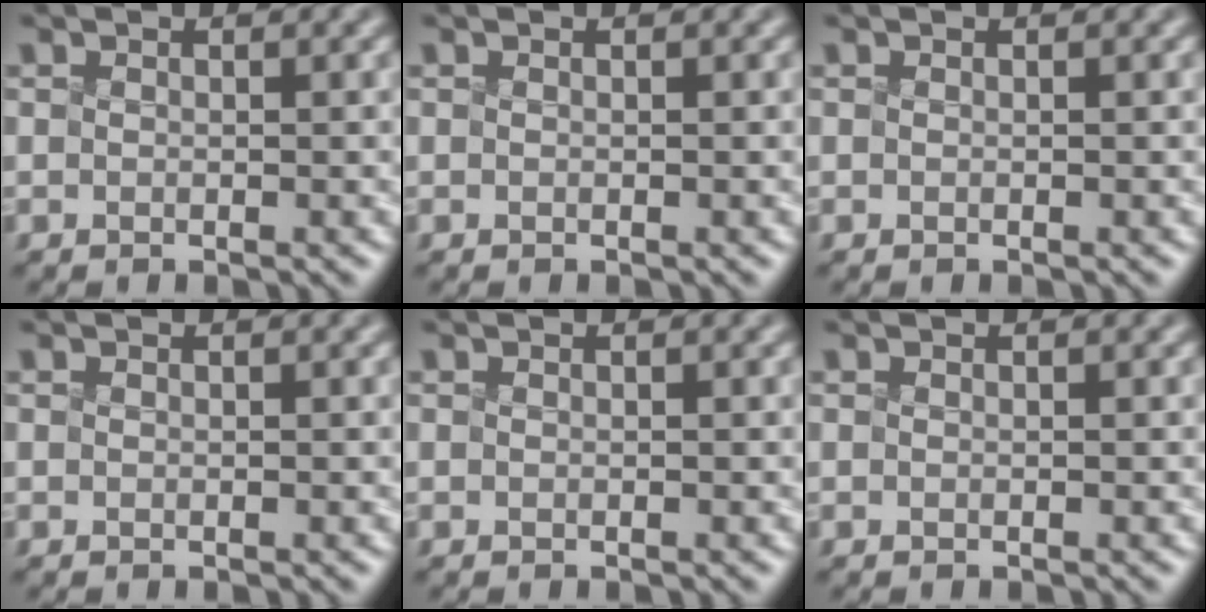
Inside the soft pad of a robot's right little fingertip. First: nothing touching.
{"total": 0.0}
{"total": 0.0}
{"total": 0.0}
{"total": 0.0}
{"total": 0.0}